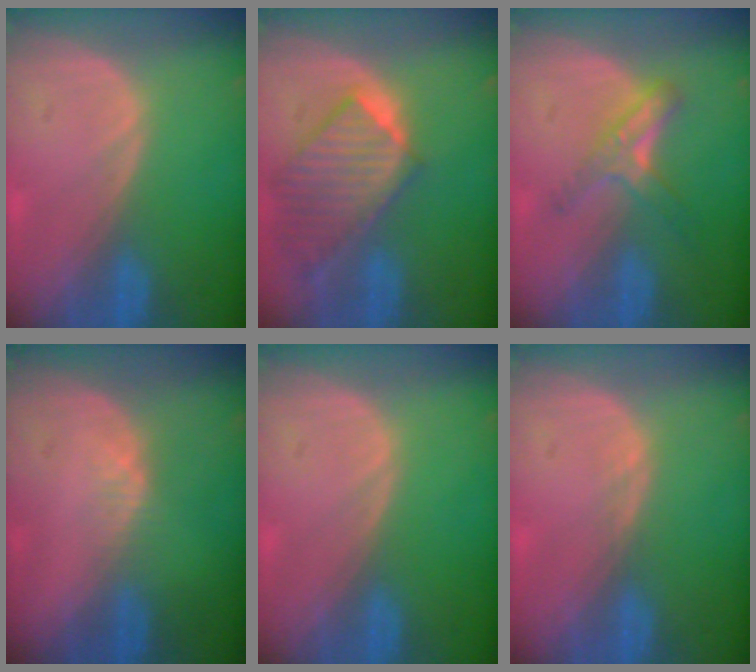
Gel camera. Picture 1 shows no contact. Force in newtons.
{"total": 9.7, "press": 8.5, "slide": 4.7}
{"total": 5.4, "press": 4.8, "slide": 2.6}
{"total": 1.4, "press": 1.2, "slide": 0.7}
{"total": 0.0}
{"total": 0.8, "press": 0.6, "slide": 0.5}